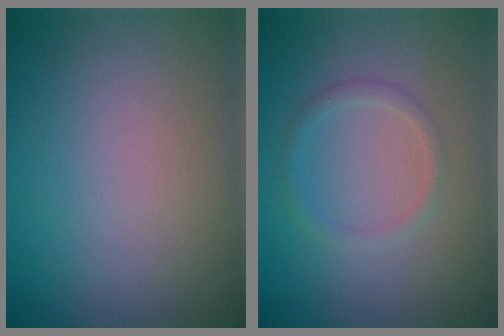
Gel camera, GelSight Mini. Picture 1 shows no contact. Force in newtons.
{"total": 1.3, "press": 1.3, "slide": 0.1}